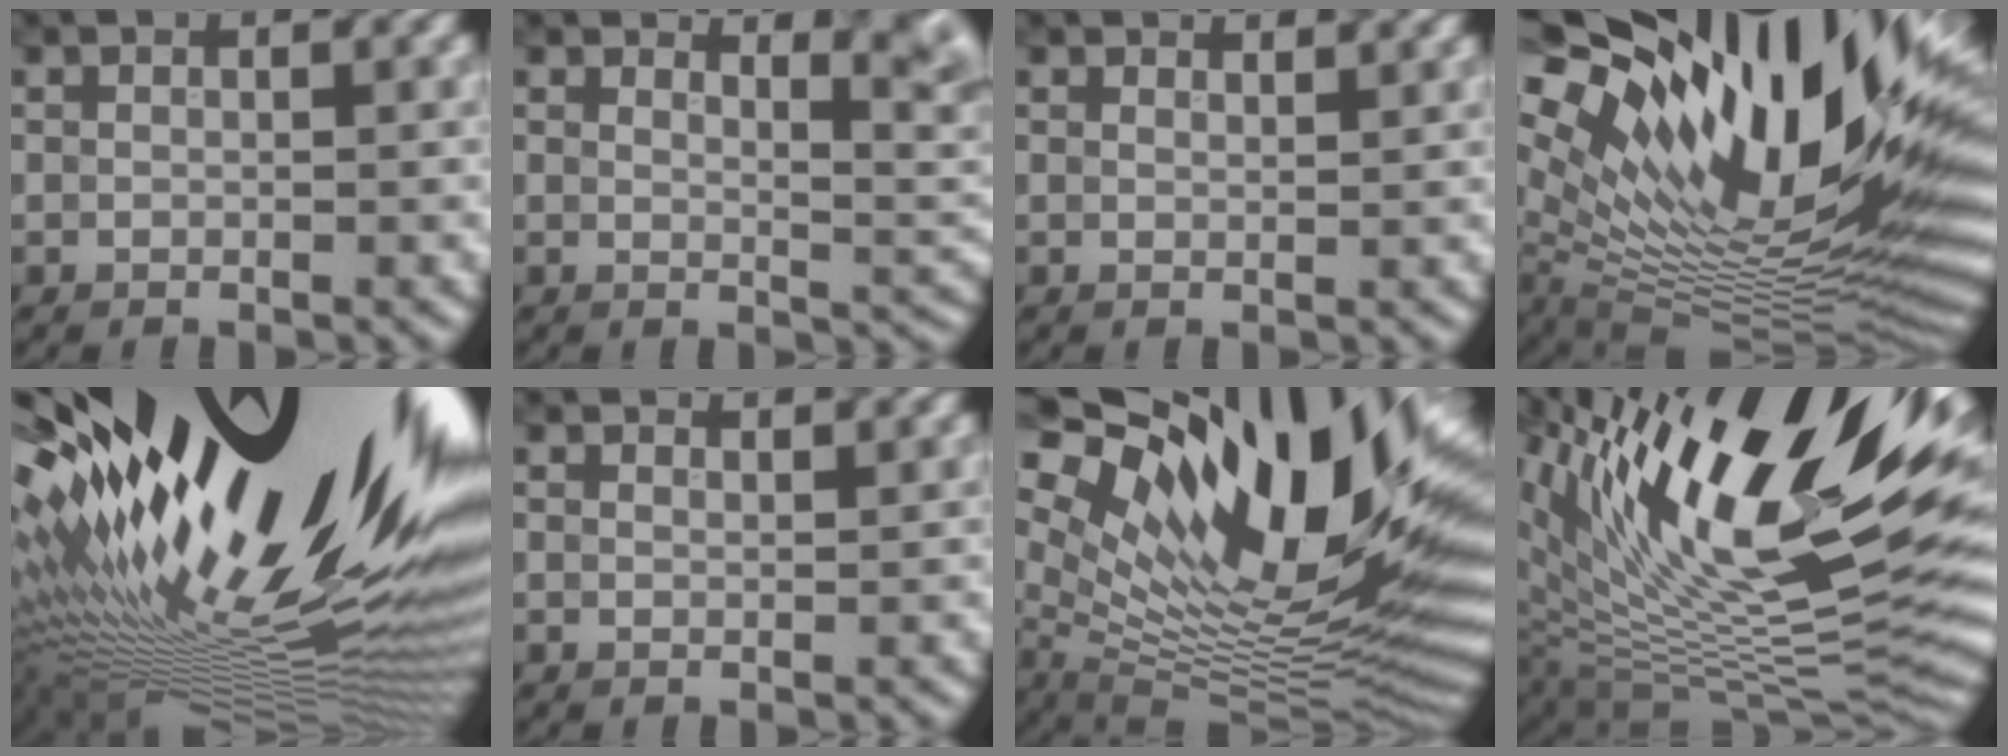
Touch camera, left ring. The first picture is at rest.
{"total": 5.7, "force": [3.9, 1.6, 3.9], "torque": [-0.032, 0.008, 0.055]}
{"total": 2.7, "force": [2.6, 0.5, 0.8], "torque": [-0.008, 0.006, 0.028]}
{"total": 21.6, "force": [10.3, 8.5, 16.9], "torque": [-0.268, 0.023, 0.181]}
{"total": 22.2, "force": [6.4, 7.0, 20.1], "torque": [-0.327, -0.002, 0.105]}
{"total": 2.4, "force": [2.3, 0.4, 0.6], "torque": [-0.010, 0.004, 0.024]}
{"total": 19.9, "force": [8.3, 8.5, 16.0], "torque": [-0.268, 0.032, 0.152]}
{"total": 18.9, "force": [9.0, 6.6, 15.2], "torque": [-0.244, 0.017, 0.162]}